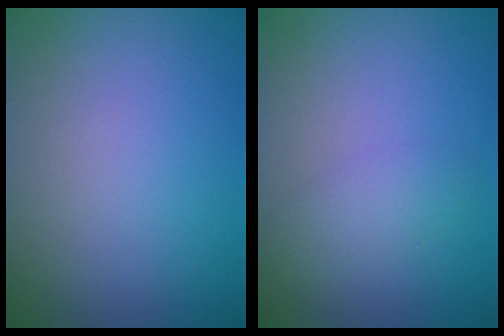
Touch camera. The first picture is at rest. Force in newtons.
{"total": 1.9, "press": 1.9, "slide": 0.1}